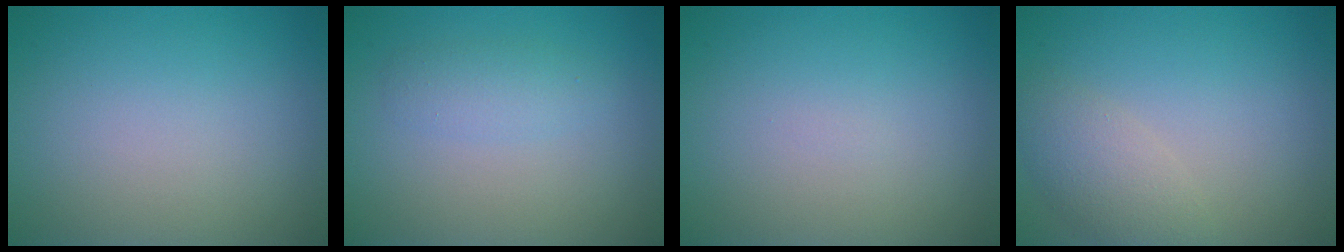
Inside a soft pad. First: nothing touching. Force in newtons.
{"total": 1.7, "press": 1.7, "slide": 0.0}
{"total": 0.0}
{"total": 3.0, "press": 2.9, "slide": 0.4}